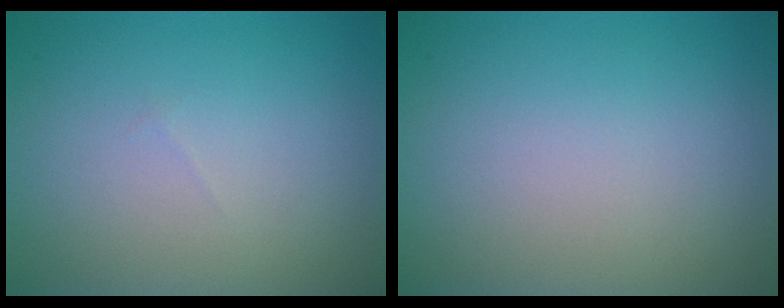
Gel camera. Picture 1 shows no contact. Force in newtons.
{"total": 0.0}